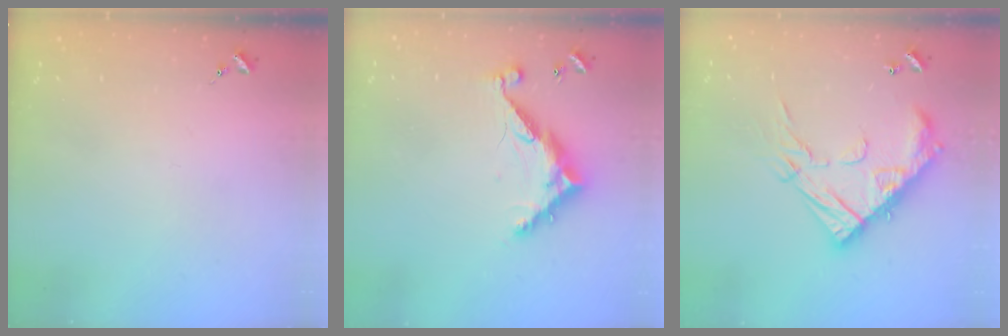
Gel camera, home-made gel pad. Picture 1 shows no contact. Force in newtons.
{"total": 10.2, "press": 10.2, "slide": 0.8}
{"total": 21.7, "press": 21.6, "slide": 1.9}